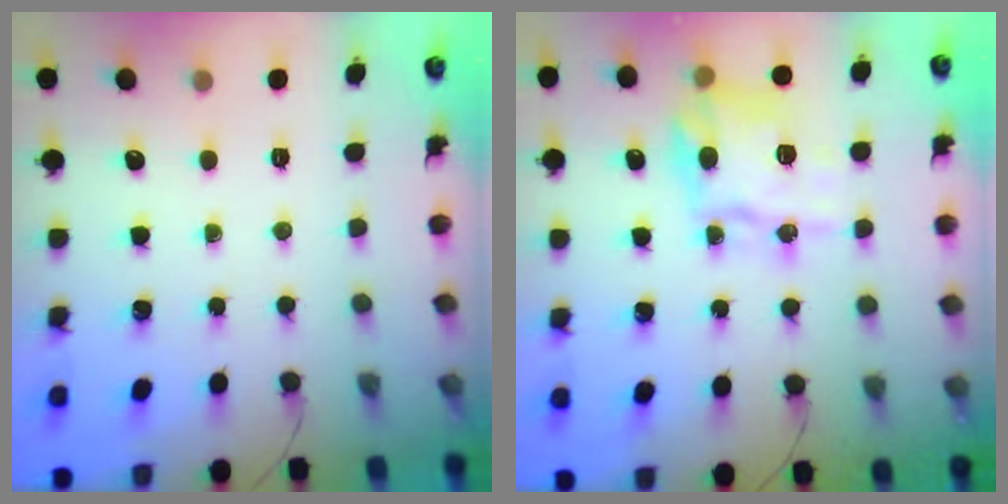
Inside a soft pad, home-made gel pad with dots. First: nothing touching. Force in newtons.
{"total": 15.8, "press": 15.7, "slide": 0.6}